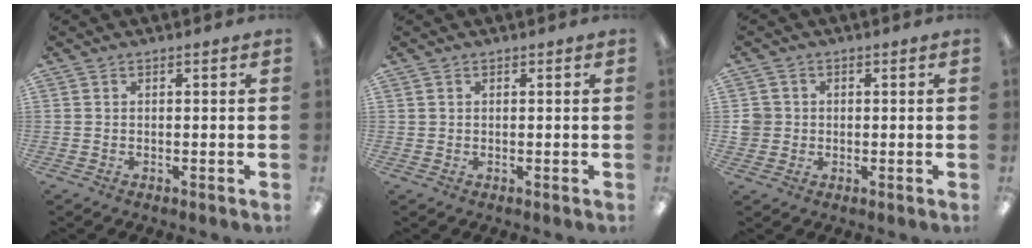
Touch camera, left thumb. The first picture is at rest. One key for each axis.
{"total": 0.7, "fx": 0.4, "fy": 0.6, "fz": 0.0, "tx": 0.001, "ty": 0.003, "tz": 0.007}
{"total": 3.8, "fx": 0.2, "fy": 3.8, "fz": 0.5, "tx": -0.009, "ty": 0.006, "tz": 0.003}